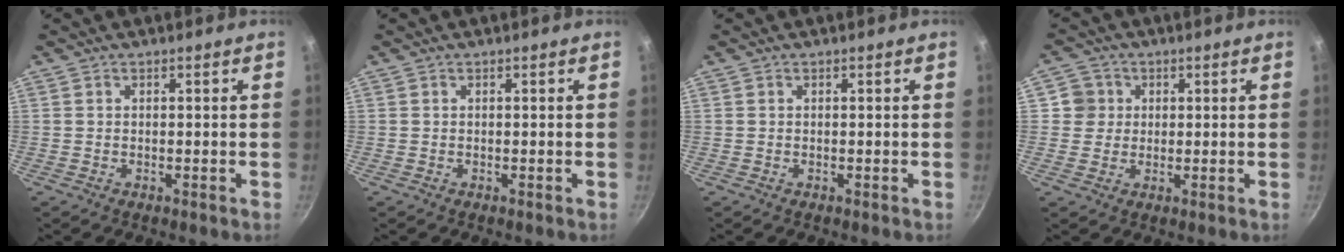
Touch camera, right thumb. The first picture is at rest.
{"total": 0.0}
{"total": 0.0}
{"total": 4.5, "force": [0.8, 4.4, 0.7], "torque": [0.029, 0.005, 0.006]}